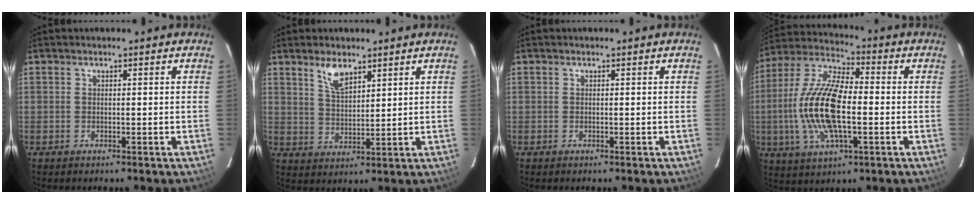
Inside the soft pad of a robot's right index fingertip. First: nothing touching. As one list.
[{"total": 5.4, "force": [3.7, 2.1, 3.3], "torque": [-0.060, 0.001, 0.073]}, {"total": 0.0}, {"total": 17.1, "force": [-2.2, 6.6, 15.6], "torque": [-0.322, 0.002, -0.048]}]